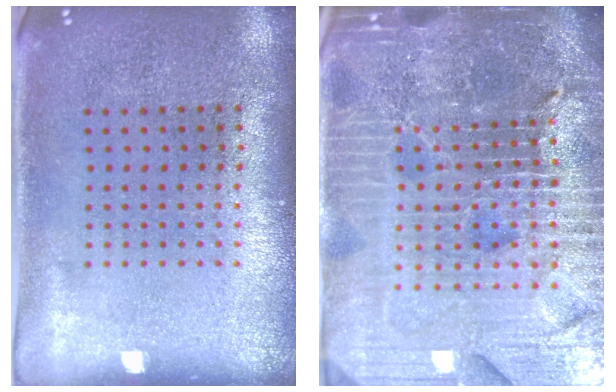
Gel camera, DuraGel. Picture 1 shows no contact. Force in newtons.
{"total": 6.8, "press": 5.9, "slide": 3.3}